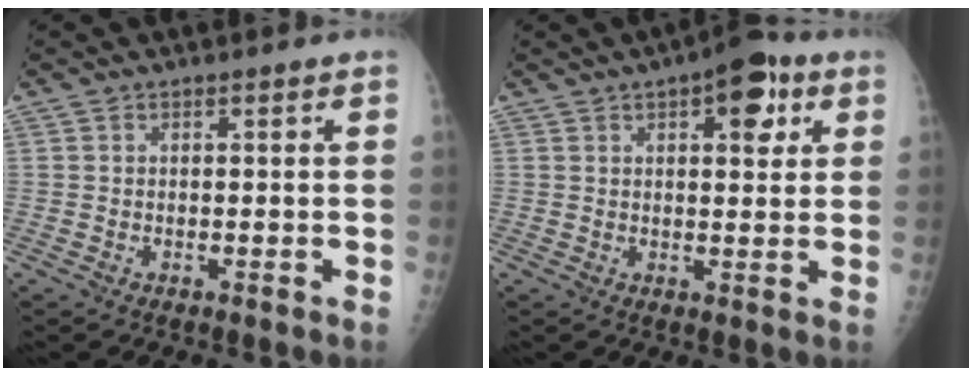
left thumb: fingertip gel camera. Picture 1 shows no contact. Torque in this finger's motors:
{"motor_torque": [0.18, 0.17, 0.50, 0.04, 0.01]}